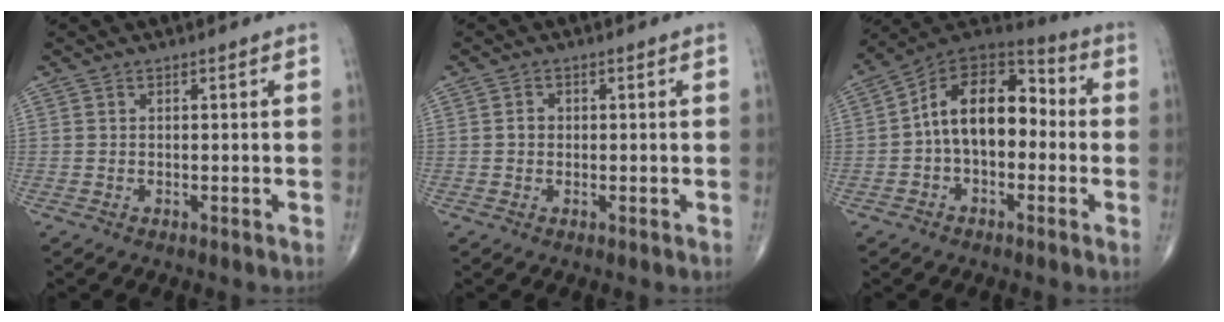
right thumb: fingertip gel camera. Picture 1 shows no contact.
{"total": 1.6, "force": [0.0, 1.4, 0.7], "torque": [-0.006, 0.005, -0.002]}
{"total": 15.2, "force": [-0.6, 9.4, 11.9], "torque": [-0.160, 0.049, -0.025]}